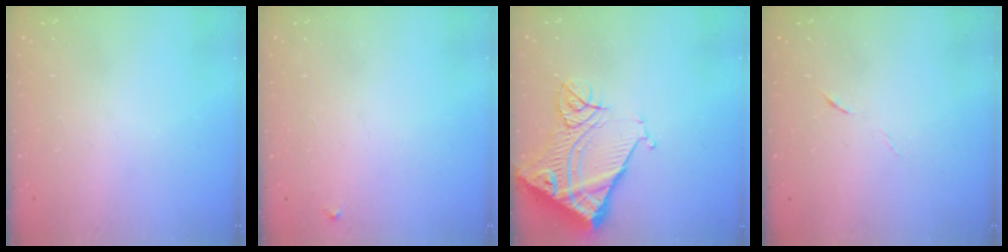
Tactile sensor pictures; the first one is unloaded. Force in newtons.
{"total": 2.3, "press": 2.3, "slide": 0.2}
{"total": 15.4, "press": 15.3, "slide": 1.8}
{"total": 4.4, "press": 4.2, "slide": 1.3}